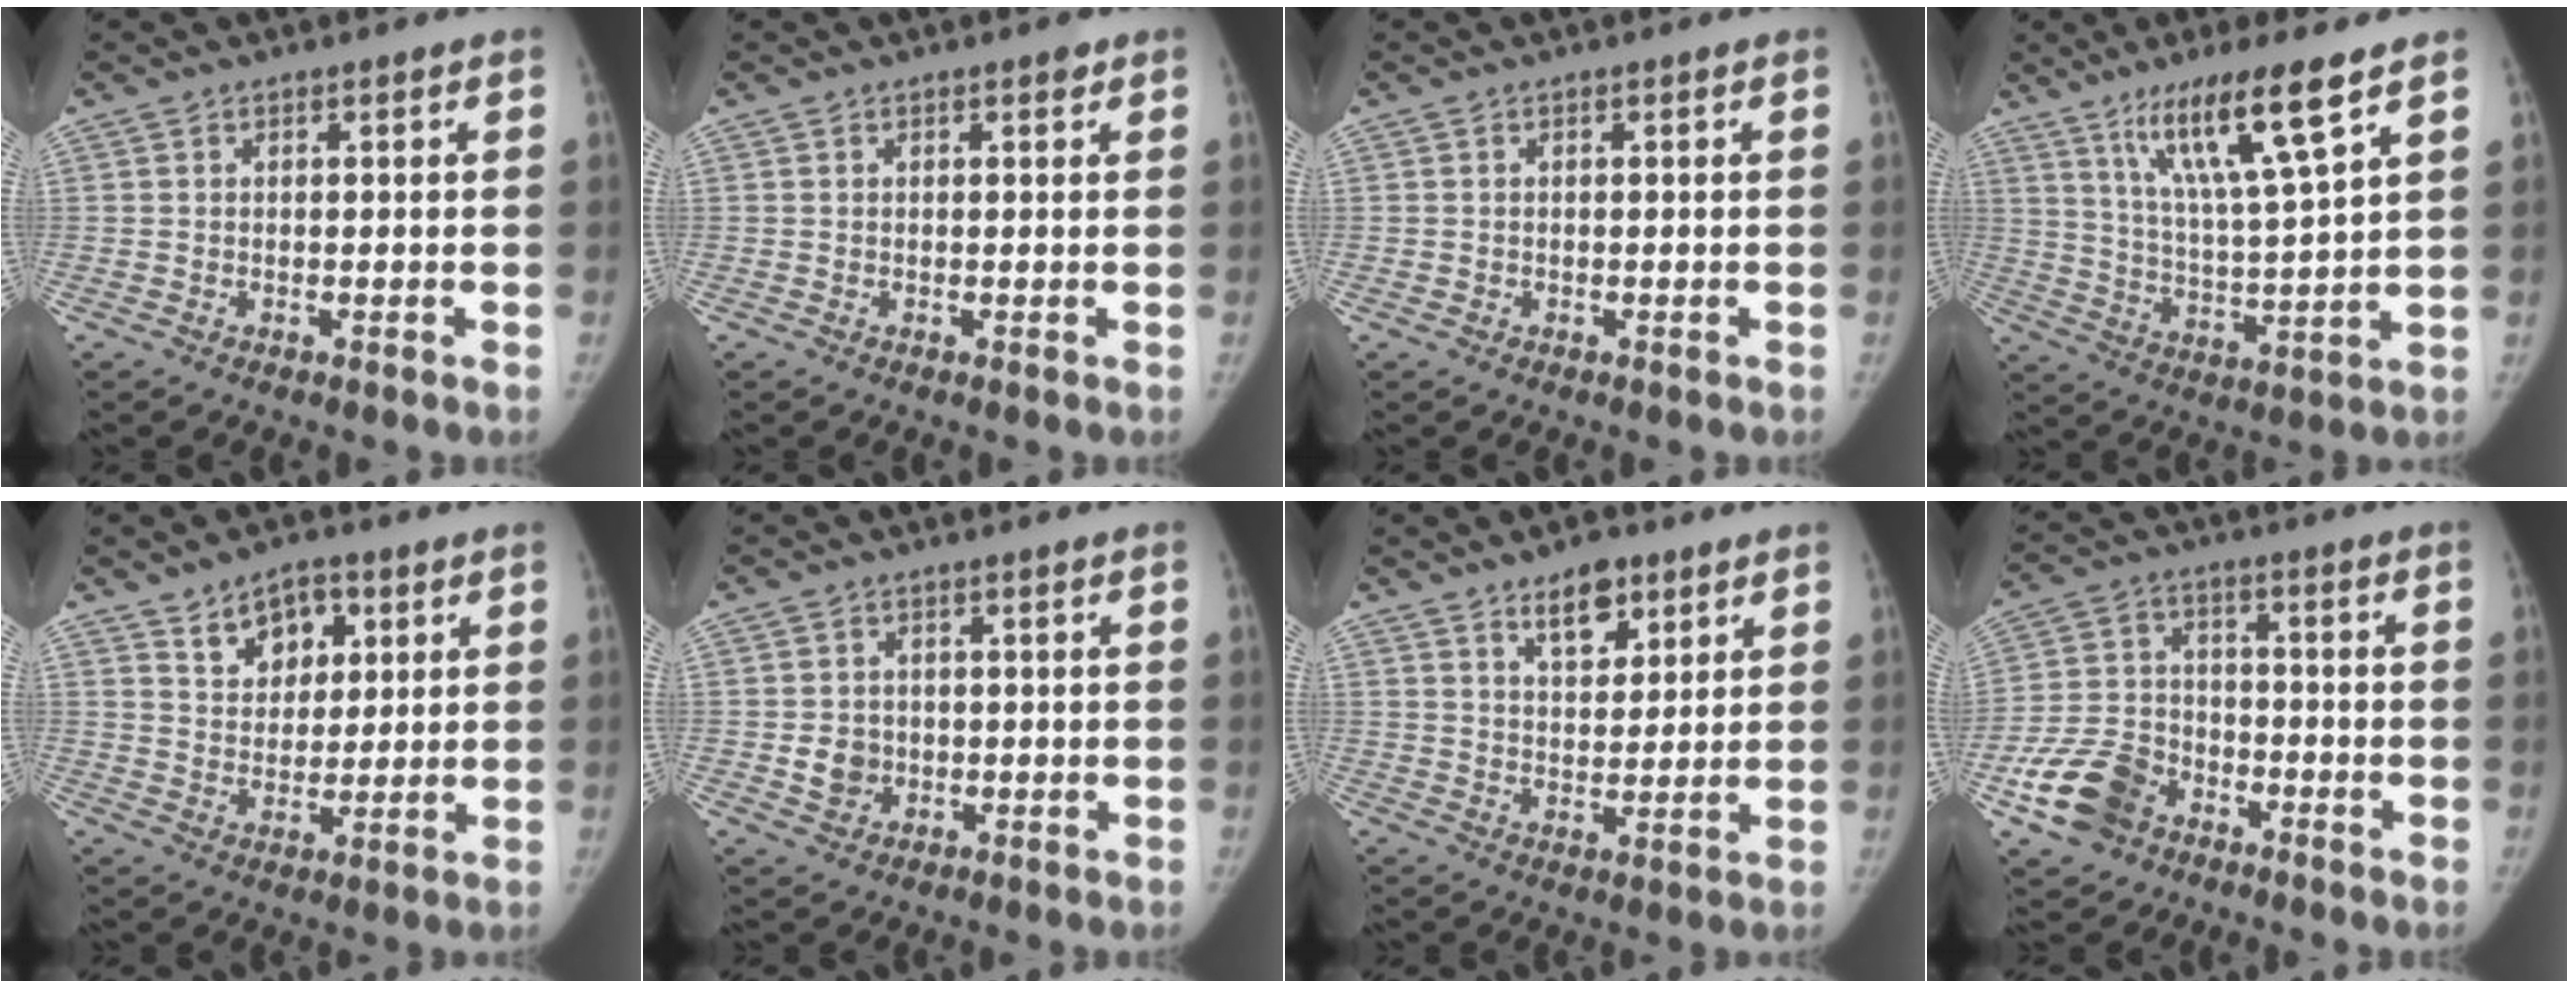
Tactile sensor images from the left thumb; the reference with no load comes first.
{"total": 0.9, "force": [0.6, 0.4, 0.5], "torque": [-0.004, -0.002, 0.006]}
{"total": 0.6, "force": [-0.2, 0.6, 0.0], "torque": [0.001, 0.004, -0.005]}
{"total": 13.9, "force": [8.3, 1.0, 11.1], "torque": [-0.200, -0.044, 0.155]}
{"total": 8.5, "force": [4.1, 5.9, 4.4], "torque": [-0.030, -0.020, 0.068]}
{"total": 4.3, "force": [-0.6, 3.9, 1.8], "torque": [-0.014, 0.004, -0.006]}
{"total": 7.4, "force": [4.6, 3.9, 4.2], "torque": [-0.038, -0.027, 0.073]}
{"total": 11.8, "force": [-6.5, 8.4, 5.2], "torque": [-0.089, 0.035, -0.122]}